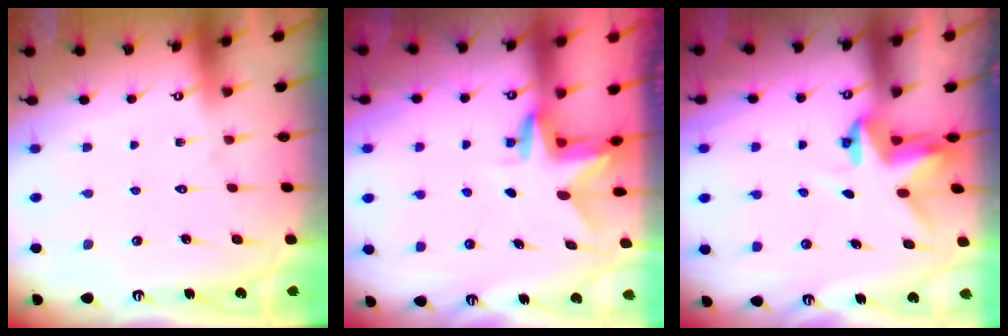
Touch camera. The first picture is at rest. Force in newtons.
{"total": 3.0, "press": 3.0, "slide": 0.2}
{"total": 3.6, "press": 3.6, "slide": 0.0}